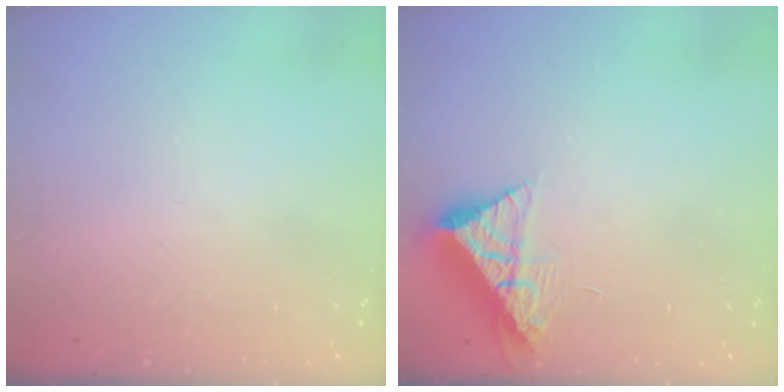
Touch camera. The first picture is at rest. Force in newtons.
{"total": 8.2, "press": 8.2, "slide": 0.3}